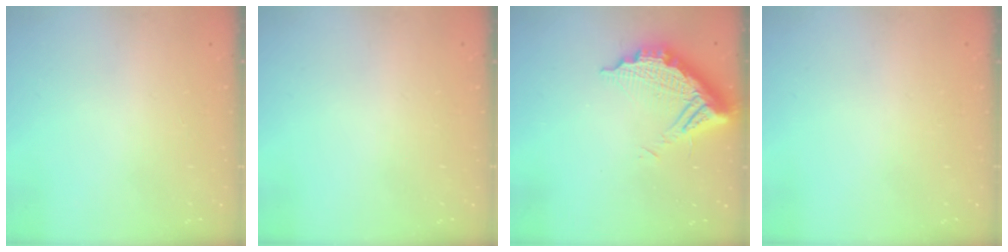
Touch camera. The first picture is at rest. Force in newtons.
{"total": 0.0}
{"total": 13.7, "press": 13.7, "slide": 1.0}
{"total": 0.0}